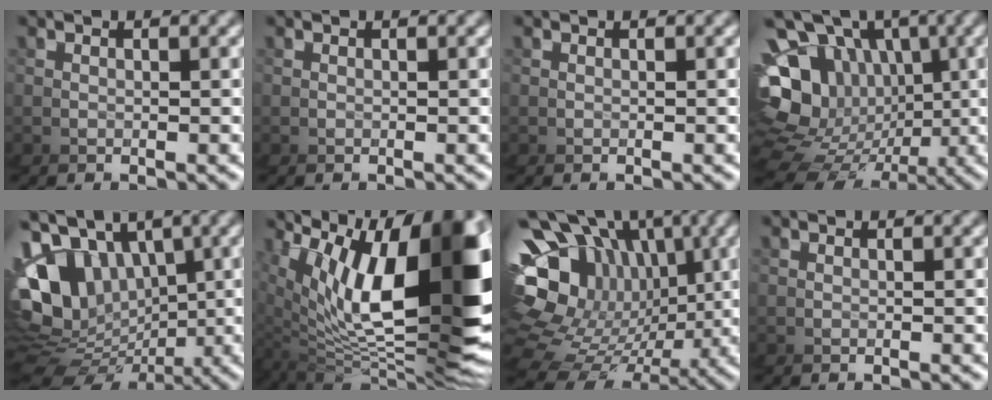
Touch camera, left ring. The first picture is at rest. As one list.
[{"total": 0.0}, {"total": 0.0}, {"total": 10.4, "force": [-1.7, 8.2, 6.3], "torque": [-0.138, -0.029, -0.029]}, {"total": 7.7, "force": [1.3, 6.0, 4.7], "torque": [-0.110, 0.016, 0.005]}, {"total": 20.8, "force": [2.6, 9.0, 18.5], "torque": [-0.288, 0.003, 0.047]}, {"total": 14.2, "force": [-0.8, 10.2, 9.8], "torque": [-0.185, -0.018, -0.013]}, {"total": 0.0}]